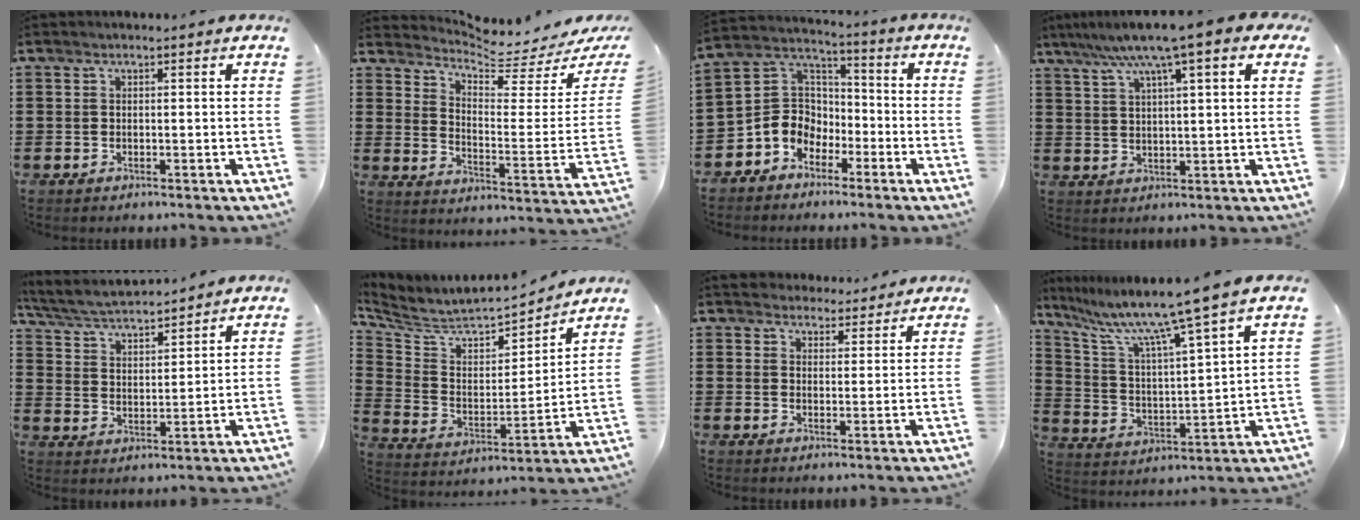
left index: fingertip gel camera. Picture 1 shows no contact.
{"total": 4.1, "force": [4.0, 0.0, 0.9], "torque": [-0.039, -0.048, 0.060]}
{"total": 6.6, "force": [-2.8, 5.7, 1.5], "torque": [-0.063, 0.004, -0.063]}
{"total": 8.6, "force": [5.7, 0.8, 6.4], "torque": [-0.139, -0.009, 0.097]}
{"total": 4.9, "force": [4.7, 0.3, 1.4], "torque": [-0.050, -0.028, 0.079]}
{"total": 5.2, "force": [4.6, 2.0, 1.3], "torque": [-0.058, -0.041, 0.073]}
{"total": 3.8, "force": [3.6, 1.2, -0.1], "torque": [-0.012, -0.006, 0.068]}
{"total": 9.8, "force": [7.9, -1.0, 5.6], "torque": [-0.141, -0.052, 0.124]}